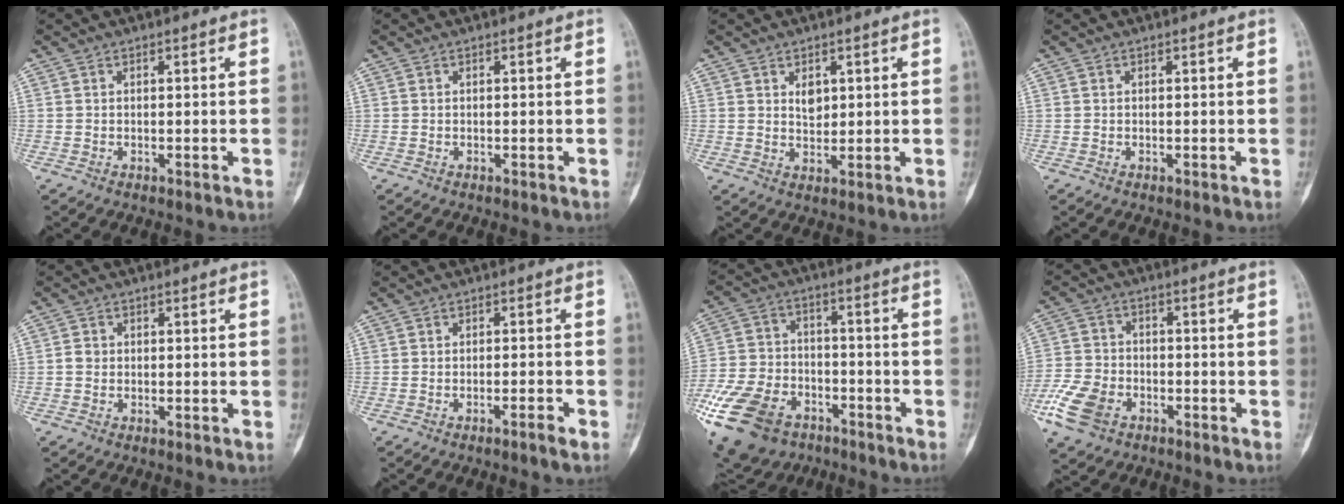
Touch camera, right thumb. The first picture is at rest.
{"total": 0.0}
{"total": 3.1, "force": [1.2, 2.1, 1.9], "torque": [-0.018, -0.009, 0.022]}
{"total": 0.0}
{"total": 1.4, "force": [-0.1, 1.3, 0.6], "torque": [-0.005, 0.004, -0.002]}
{"total": 1.9, "force": [-1.3, -0.1, 1.3], "torque": [-0.027, 0.008, -0.024]}
{"total": 23.3, "force": [-12.2, 15.2, 12.6], "torque": [-0.320, 0.026, -0.213]}
{"total": 9.9, "force": [-5.0, 6.5, 5.5], "torque": [-0.114, 0.013, -0.098]}